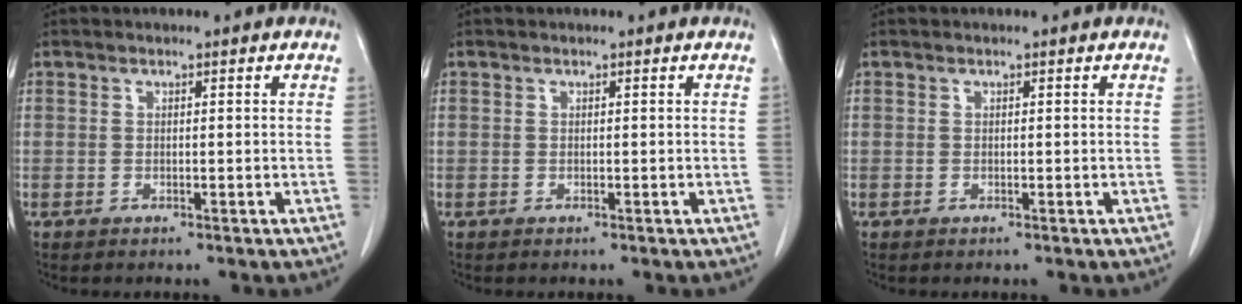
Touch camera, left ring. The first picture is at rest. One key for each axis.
{"total": 0.0}
{"total": 0.0}